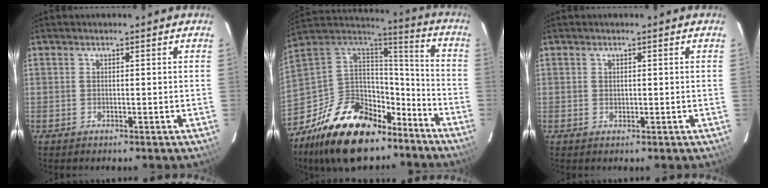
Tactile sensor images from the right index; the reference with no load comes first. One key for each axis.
{"total": 23.2, "fx": -15.3, "fy": 12.7, "fz": 12.0, "tx": -0.251, "ty": 0.023, "tz": -0.240}
{"total": 0.6, "fx": 0.2, "fy": 0.5, "fz": 0.1, "tx": 0.000, "ty": 0.001, "tz": 0.005}